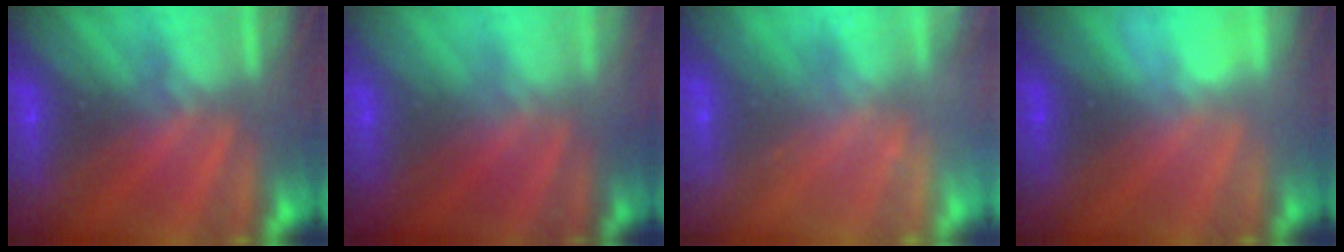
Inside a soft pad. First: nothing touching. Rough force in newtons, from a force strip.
{"total": 2.8}
{"total": 2.2}
{"total": 2.9}